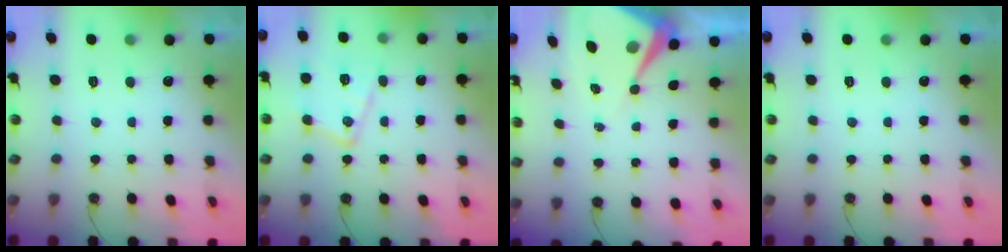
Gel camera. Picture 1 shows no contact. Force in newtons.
{"total": 13.6, "press": 13.5, "slide": 1.4}
{"total": 9.1, "press": 9.0, "slide": 1.0}
{"total": 0.0}